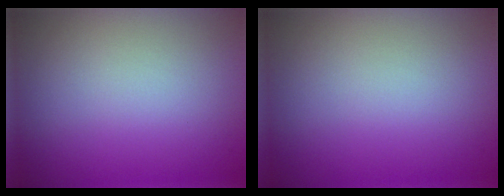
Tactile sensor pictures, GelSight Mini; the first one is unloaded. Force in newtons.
{"total": 0.0}